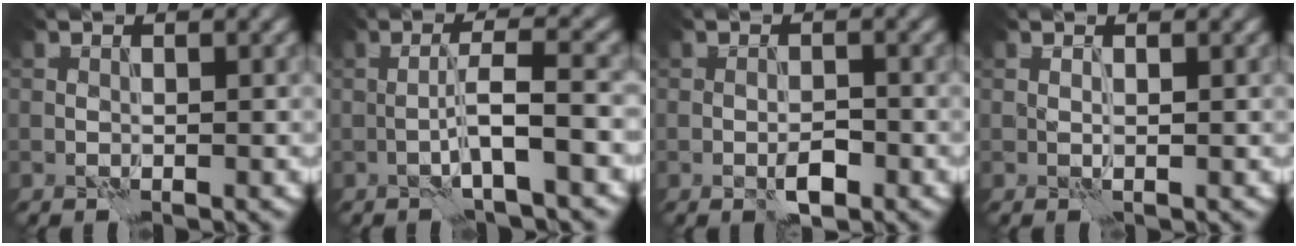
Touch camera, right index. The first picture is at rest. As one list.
[{"total": 3.8, "force": [-1.0, 0.3, 3.6], "torque": [-0.065, 0.010, -0.023]}, {"total": 2.1, "force": [-1.1, 0.8, 1.6], "torque": [-0.027, 0.001, -0.020]}, {"total": 0.6, "force": [0.4, 0.1, 0.5], "torque": [-0.011, -0.001, 0.004]}]